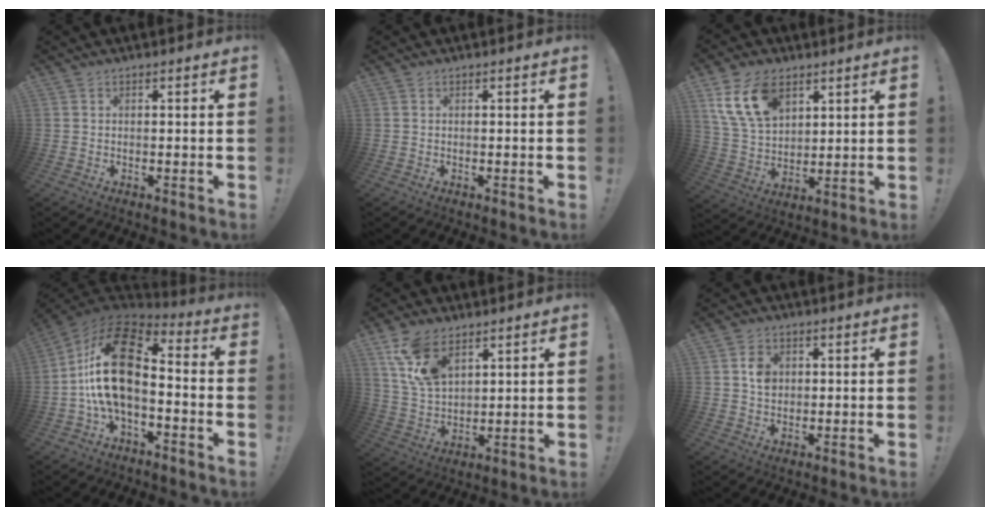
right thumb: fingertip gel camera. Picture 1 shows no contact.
{"total": 0.0}
{"total": 15.2, "force": [8.0, 9.4, 8.9], "torque": [-0.179, -0.024, 0.153]}
{"total": 19.8, "force": [0.3, 10.9, 16.5], "torque": [-0.336, 0.009, 0.006]}
{"total": 12.3, "force": [7.3, 7.0, 6.9], "torque": [-0.135, -0.022, 0.146]}
{"total": 5.0, "force": [0.7, 4.0, 2.9], "torque": [-0.032, 0.000, 0.010]}